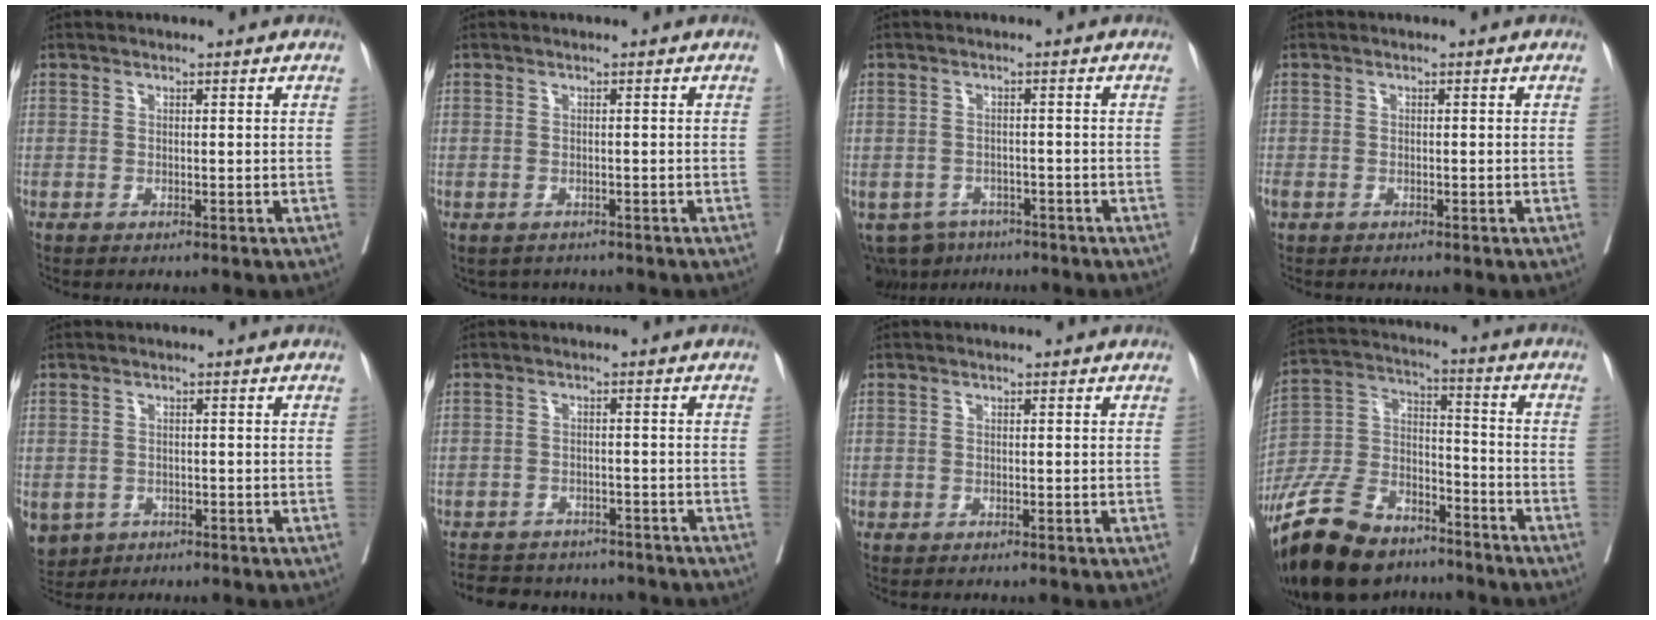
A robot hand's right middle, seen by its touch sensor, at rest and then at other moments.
{"total": 2.4, "force": [-2.0, 1.3, 0.2], "torque": [-0.007, -0.001, -0.027]}
{"total": 7.2, "force": [-5.3, 4.6, 1.5], "torque": [-0.027, -0.003, -0.074]}
{"total": 1.6, "force": [-1.0, 1.0, 0.7], "torque": [-0.025, -0.003, -0.017]}
{"total": 6.6, "force": [-3.2, 5.4, 2.0], "torque": [-0.052, -0.002, -0.045]}
{"total": 12.8, "force": [-11.4, 4.7, 3.5], "torque": [-0.073, 0.009, -0.142]}
{"total": 0.0}
{"total": 22.0, "force": [-16.4, 9.9, 10.8], "torque": [-0.282, -0.001, -0.297]}